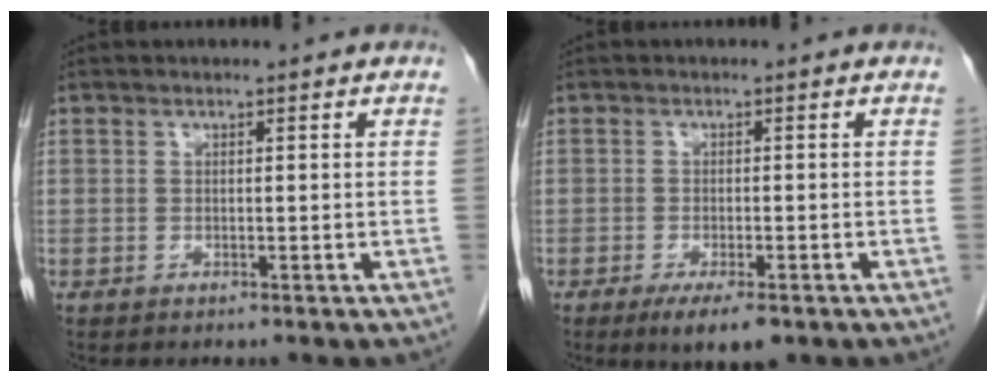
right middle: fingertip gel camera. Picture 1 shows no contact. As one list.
[{"total": 5.2, "force": [-3.2, 1.3, 3.9], "torque": [-0.060, -0.010, -0.045]}]